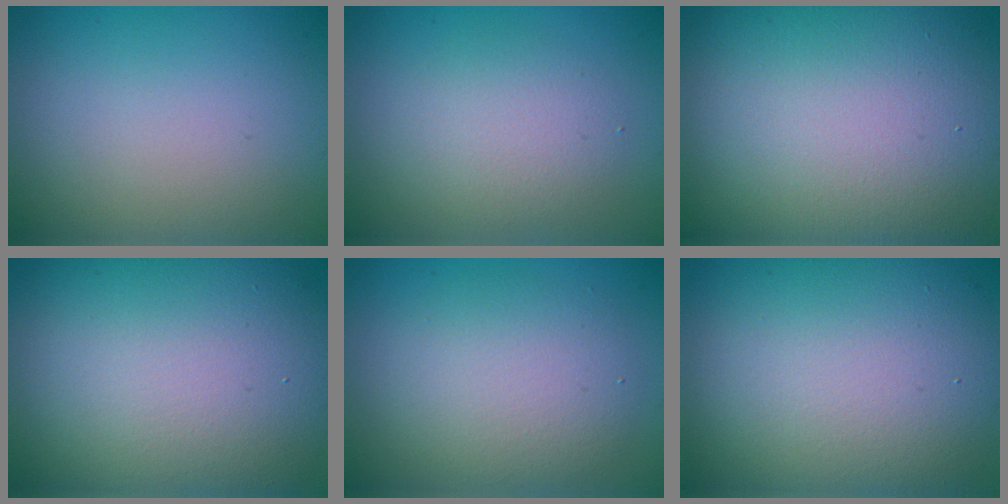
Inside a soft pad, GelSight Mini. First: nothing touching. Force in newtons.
{"total": 2.9, "press": 2.9, "slide": 0.3}
{"total": 17.6, "press": 17.6, "slide": 0.7}
{"total": 14.5, "press": 14.5, "slide": 1.0}
{"total": 4.4, "press": 4.4, "slide": 0.3}
{"total": 11.6, "press": 11.5, "slide": 0.6}